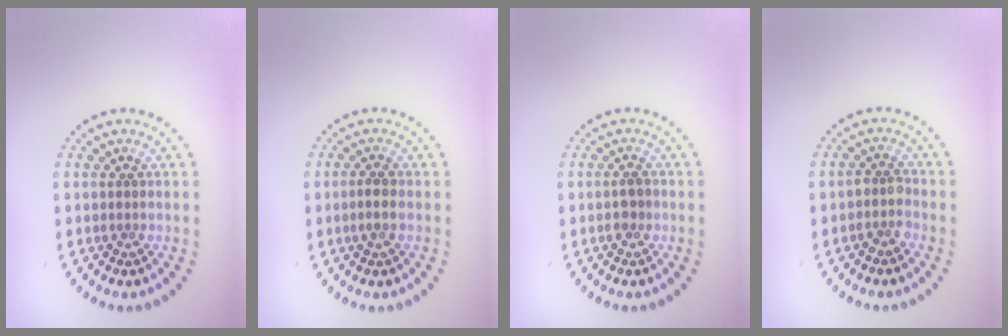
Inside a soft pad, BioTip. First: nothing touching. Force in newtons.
{"total": 1.2, "press": 1.0, "slide": 0.5}
{"total": 1.3, "press": 1.2, "slide": 0.4}
{"total": 1.6, "press": 1.4, "slide": 0.8}